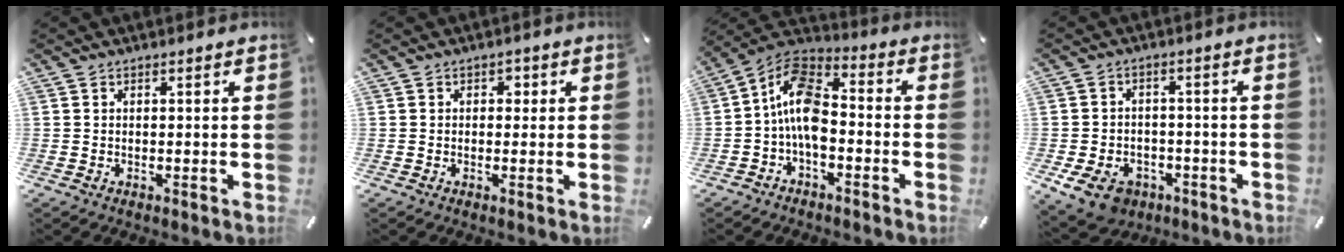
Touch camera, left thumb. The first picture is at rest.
{"total": 1.6, "force": [-0.1, 1.5, 0.7], "torque": [-0.007, 0.006, -0.009]}
{"total": 11.8, "force": [-3.1, 7.2, 8.9], "torque": [-0.185, 0.014, -0.058]}
{"total": 8.6, "force": [-4.6, 6.1, 3.9], "torque": [-0.088, 0.030, -0.082]}